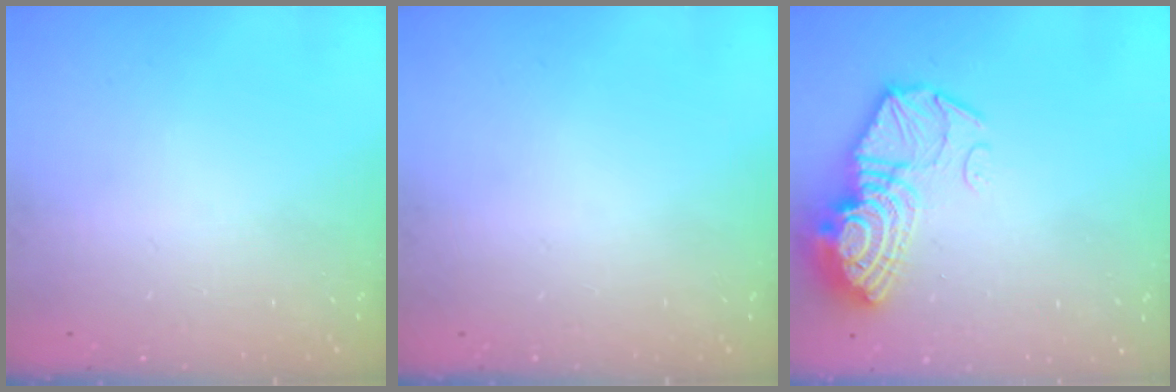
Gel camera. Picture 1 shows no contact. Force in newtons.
{"total": 0.0}
{"total": 16.5, "press": 16.4, "slide": 1.4}